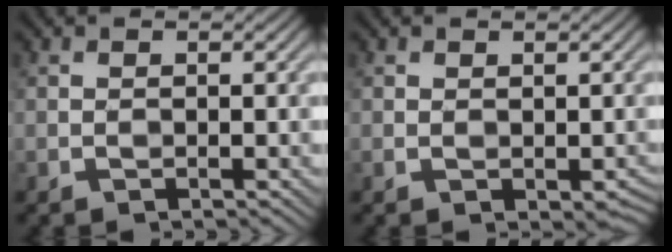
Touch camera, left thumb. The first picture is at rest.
{"total": 1.1, "force": [-0.1, 0.8, 0.7], "torque": [-0.009, -0.002, 0.003]}